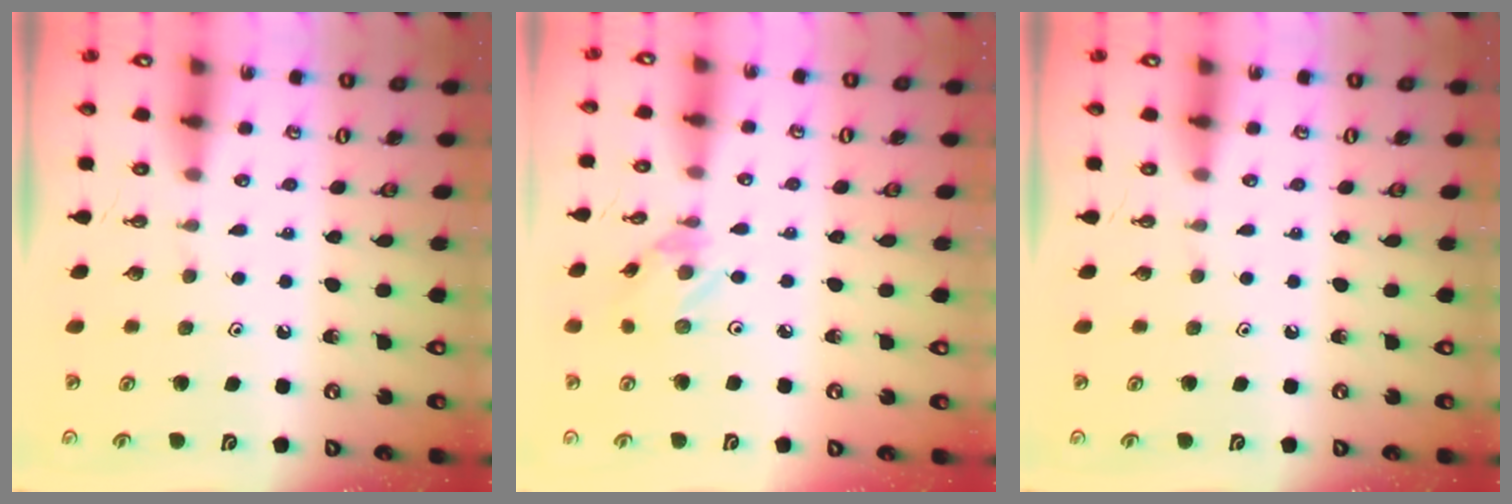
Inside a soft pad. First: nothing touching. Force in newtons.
{"total": 2.1, "press": 2.1, "slide": 0.1}
{"total": 0.0}